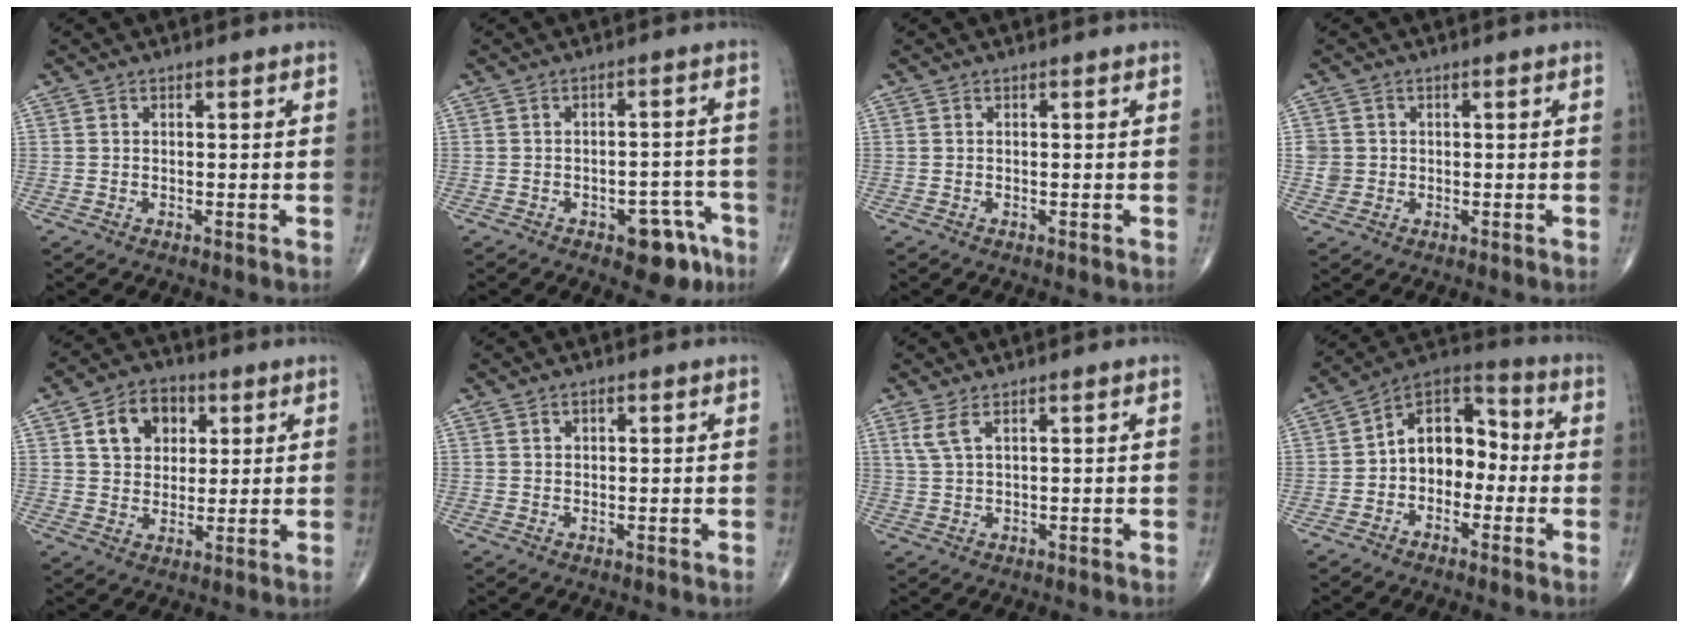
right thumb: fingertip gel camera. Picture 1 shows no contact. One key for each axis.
{"total": 8.0, "fx": -4.4, "fy": 4.0, "fz": 5.4, "tx": -0.039, "ty": 0.036, "tz": -0.051}
{"total": 0.0}
{"total": 2.9, "fx": 0.1, "fy": 2.8, "fz": 0.7, "tx": 0.004, "ty": 0.005, "tz": 0.004}
{"total": 9.6, "fx": 3.4, "fy": 7.3, "fz": 5.2, "tx": -0.050, "ty": -0.006, "tz": 0.055}
{"total": 1.2, "fx": 0.6, "fy": 0.8, "fz": 0.7, "tx": -0.006, "ty": -0.002, "tz": 0.009}
{"total": 3.0, "fx": 1.6, "fy": 0.8, "fz": 2.4, "tx": -0.061, "ty": 0.002, "tz": 0.043}
{"total": 11.2, "fx": -1.4, "fy": 8.0, "fz": 7.7, "tx": -0.086, "ty": 0.046, "tz": -0.044}